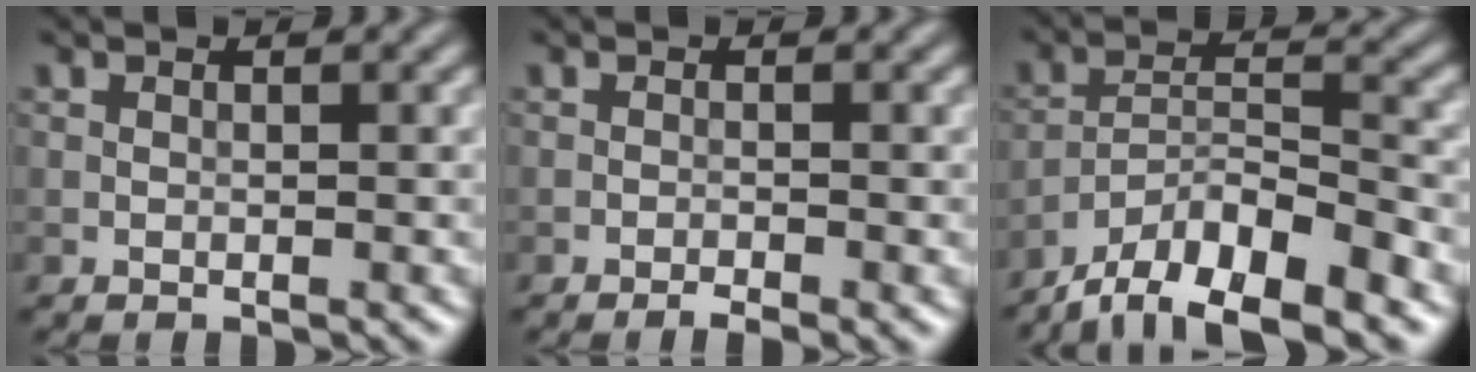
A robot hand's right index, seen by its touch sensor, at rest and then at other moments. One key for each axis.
{"total": 1.3, "fx": -0.9, "fy": 0.2, "fz": 1.0, "tx": -0.016, "ty": 0.002, "tz": -0.014}
{"total": 9.7, "fx": -7.5, "fy": 2.7, "fz": 5.4, "tx": -0.085, "ty": 0.004, "tz": -0.135}